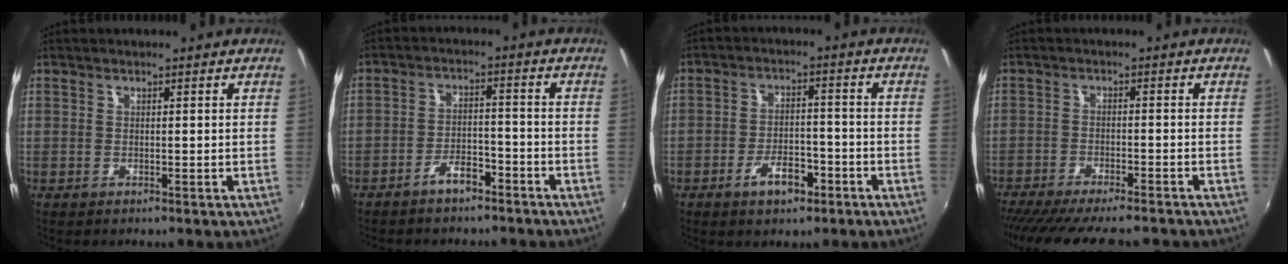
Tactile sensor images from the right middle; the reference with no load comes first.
{"total": 5.2, "force": [-4.2, 2.2, 2.3], "torque": [-0.057, 0.015, -0.062]}
{"total": 6.5, "force": [-3.8, 3.1, 4.2], "torque": [-0.084, 0.005, -0.055]}
{"total": 16.6, "force": [-14.4, 2.7, 7.8], "torque": [-0.154, -0.039, -0.216]}